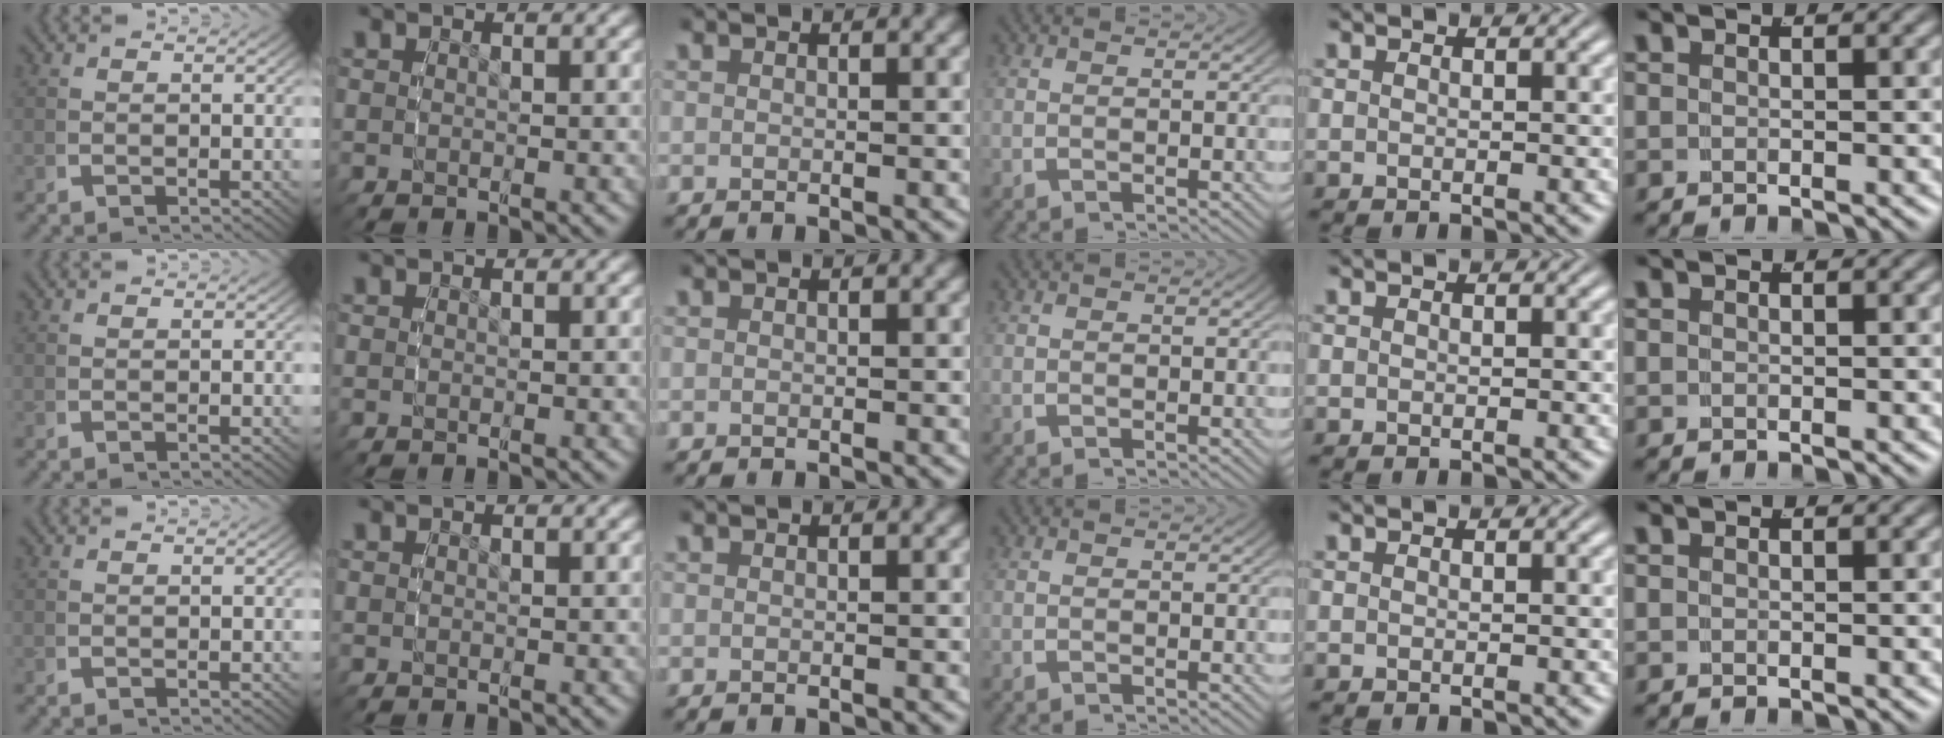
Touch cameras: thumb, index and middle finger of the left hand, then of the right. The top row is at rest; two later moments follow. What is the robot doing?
{"motion": "reach", "object": "paper towel"}